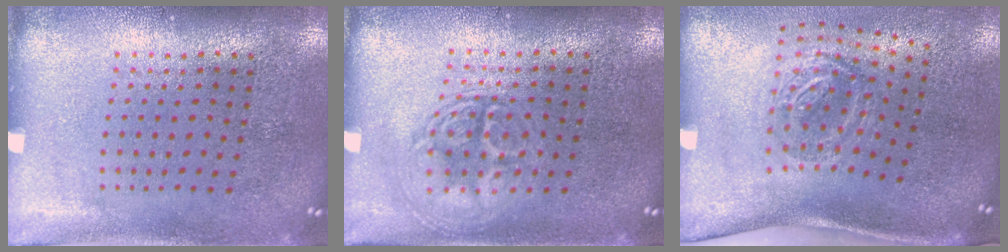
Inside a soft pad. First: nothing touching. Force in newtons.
{"total": 3.0, "press": 3.0, "slide": 0.5}
{"total": 1.9, "press": 1.2, "slide": 1.5}